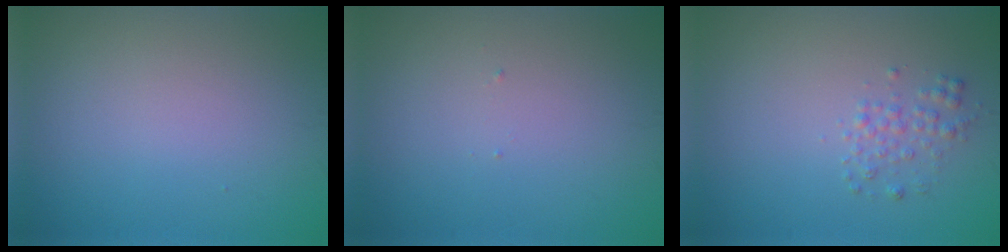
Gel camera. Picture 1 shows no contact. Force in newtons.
{"total": 0.0}
{"total": 1.5, "press": 1.5, "slide": 0.1}